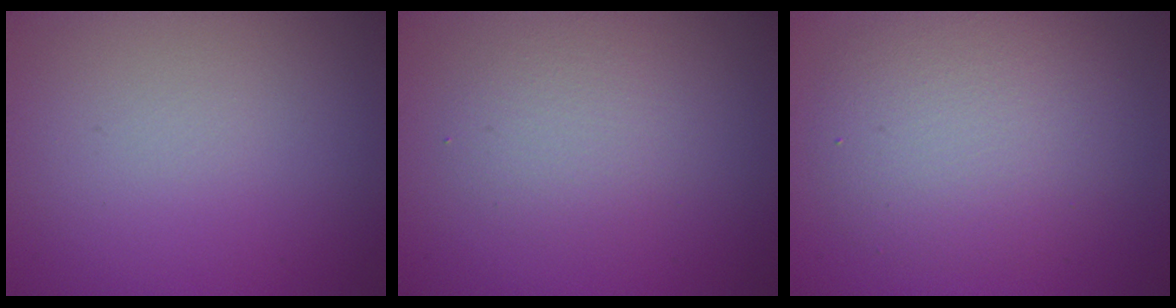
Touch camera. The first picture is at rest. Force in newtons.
{"total": 2.4, "press": 2.4, "slide": 0.2}
{"total": 5.3, "press": 5.3, "slide": 0.6}